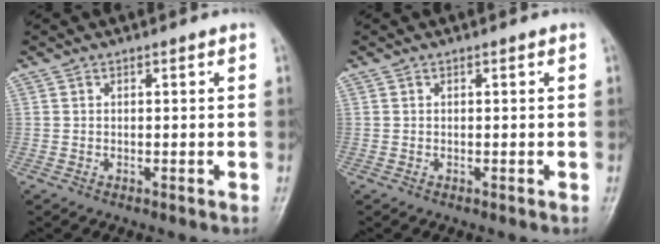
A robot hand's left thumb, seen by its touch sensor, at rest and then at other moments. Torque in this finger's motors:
{"motor_torque": [-0.14, 0.03, 0.00, 0.00, 0.00]}